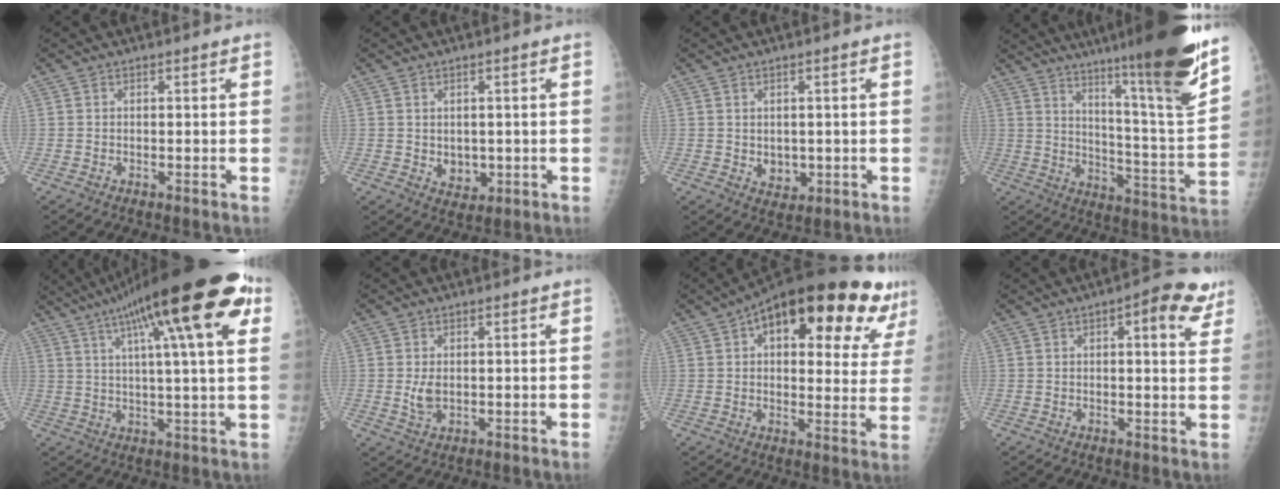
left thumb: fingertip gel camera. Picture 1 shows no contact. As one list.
[{"total": 4.6, "force": [-0.3, 3.6, 2.9], "torque": [-0.020, -0.006, 0.009]}, {"total": 3.8, "force": [-0.1, 3.0, 2.5], "torque": [-0.018, -0.004, 0.010]}, {"total": 24.7, "force": [17.1, 1.2, 17.8], "torque": [-0.245, -0.100, 0.256]}, {"total": 24.7, "force": [11.3, 5.1, 21.3], "torque": [-0.325, 0.010, 0.167]}, {"total": 3.3, "force": [0.2, 2.0, 2.6], "torque": [-0.042, -0.006, 0.010]}, {"total": 26.1, "force": [12.8, 10.8, 20.0], "torque": [-0.253, 0.010, 0.173]}, {"total": 8.8, "force": [4.3, 2.9, 7.1], "torque": [-0.070, -0.008, 0.046]}]